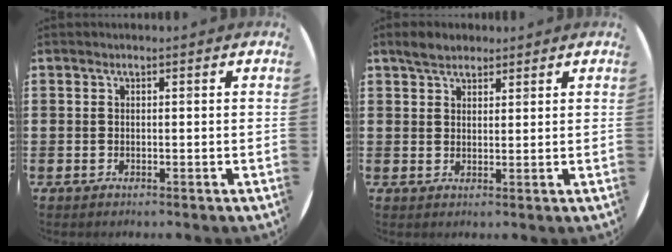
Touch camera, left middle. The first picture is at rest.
{"total": 3.1, "force": [2.8, 1.3, 0.8], "torque": [-0.013, 0.003, 0.051]}